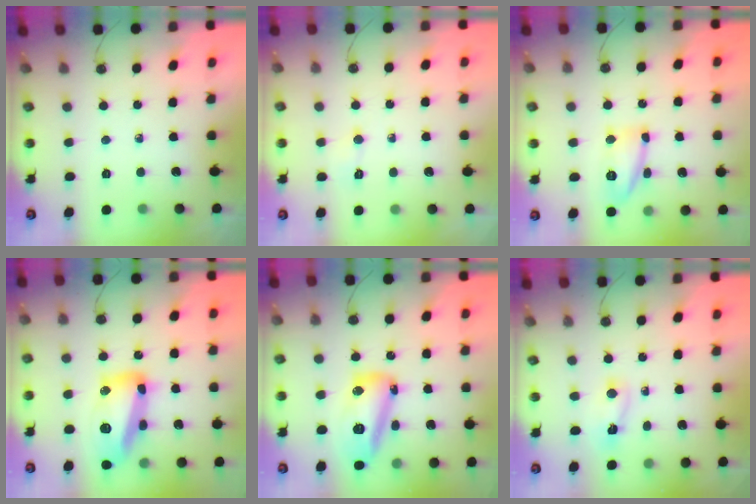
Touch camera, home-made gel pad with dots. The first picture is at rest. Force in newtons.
{"total": 2.9, "press": 2.9, "slide": 0.5}
{"total": 11.3, "press": 11.2, "slide": 0.7}
{"total": 17.2, "press": 17.2, "slide": 0.9}
{"total": 14.7, "press": 14.6, "slide": 1.5}
{"total": 2.3, "press": 2.3, "slide": 0.4}